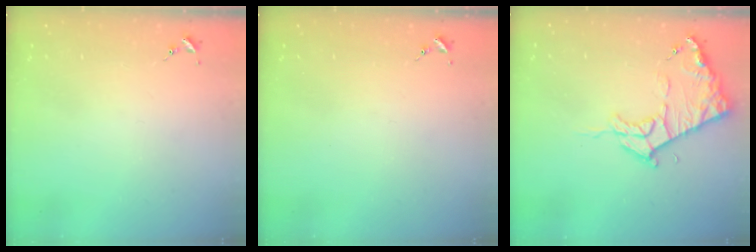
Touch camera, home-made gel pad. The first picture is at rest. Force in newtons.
{"total": 0.0}
{"total": 12.0, "press": 12.0, "slide": 1.2}